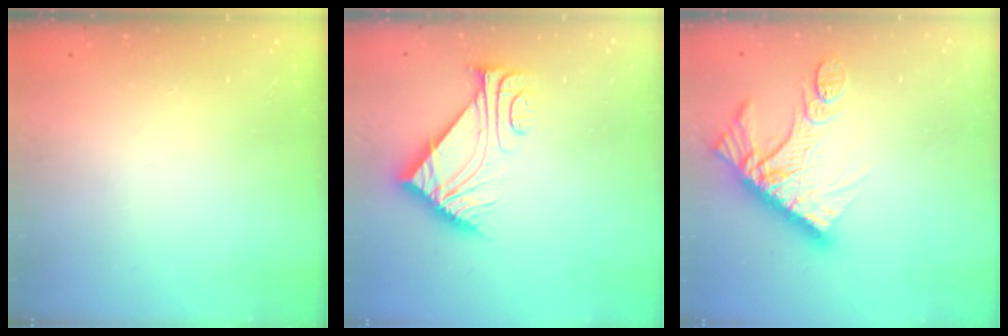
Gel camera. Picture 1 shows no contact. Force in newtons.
{"total": 8.7, "press": 8.7, "slide": 0.1}
{"total": 15.5, "press": 15.4, "slide": 1.4}